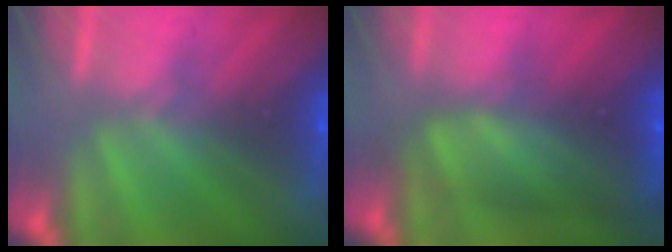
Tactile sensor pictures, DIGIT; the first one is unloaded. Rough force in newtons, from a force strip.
{"total": 8.7}